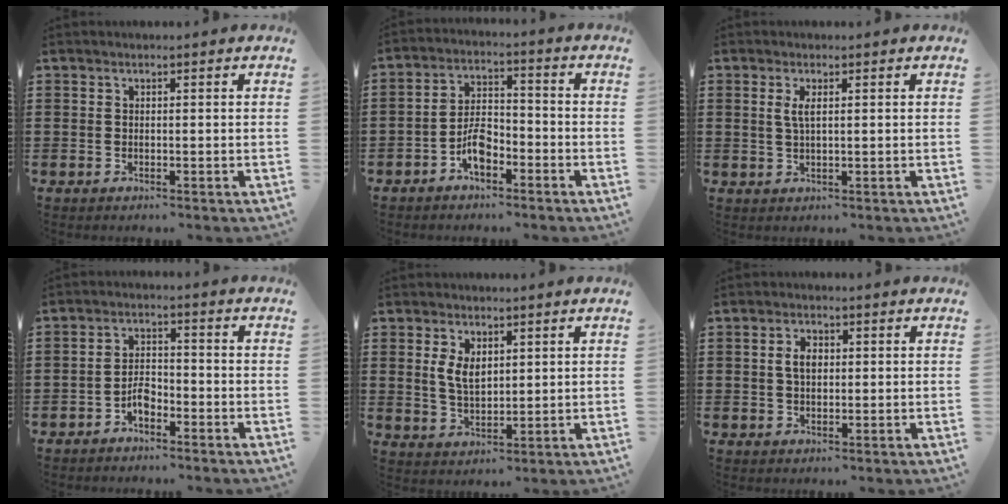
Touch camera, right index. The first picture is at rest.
{"total": 5.6, "force": [-3.1, 2.8, 3.7], "torque": [-0.076, 0.010, -0.060]}
{"total": 2.3, "force": [0.7, 0.6, 2.1], "torque": [-0.044, 0.004, 0.010]}
{"total": 3.5, "force": [-2.1, 1.8, 2.2], "torque": [-0.049, 0.005, -0.044]}
{"total": 4.3, "force": [1.3, 2.5, 3.3], "torque": [-0.071, 0.006, 0.023]}
{"total": 3.1, "force": [0.4, 1.8, 2.5], "torque": [-0.052, 0.009, 0.006]}